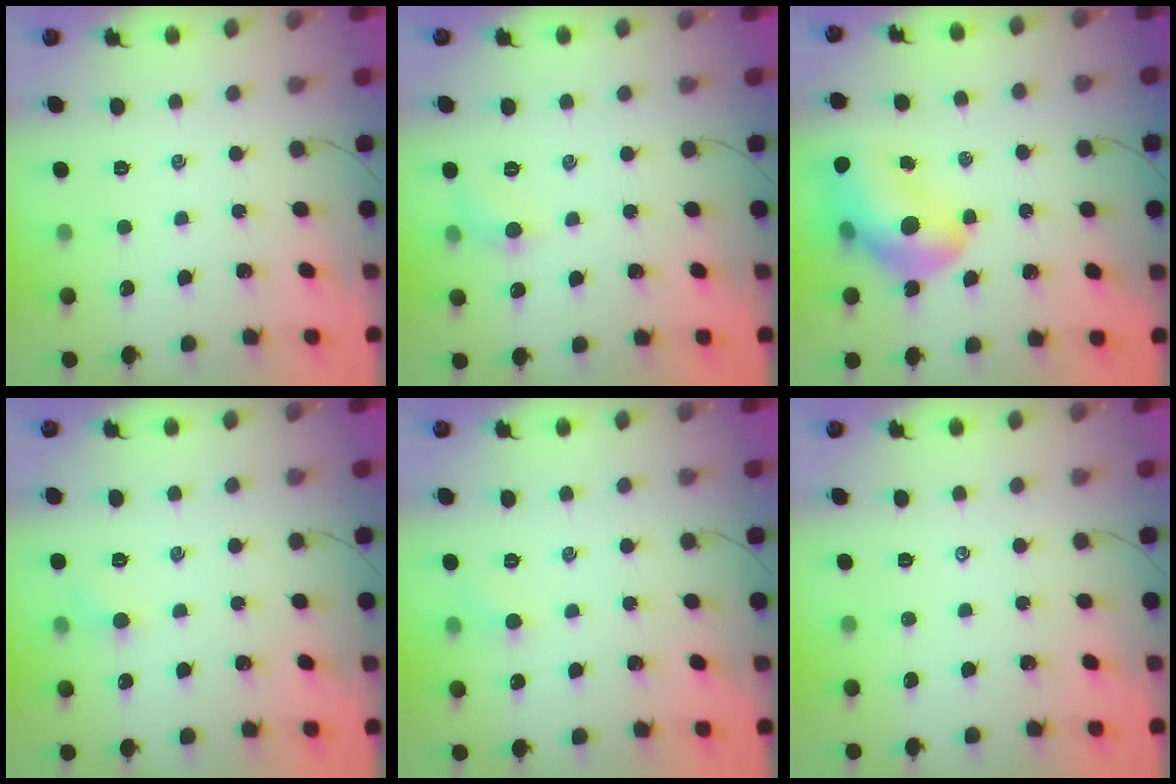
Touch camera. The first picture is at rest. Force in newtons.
{"total": 5.6, "press": 5.4, "slide": 1.7}
{"total": 15.3, "press": 14.7, "slide": 4.3}
{"total": 4.7, "press": 4.5, "slide": 1.4}
{"total": 4.5, "press": 4.2, "slide": 1.5}
{"total": 0.0}